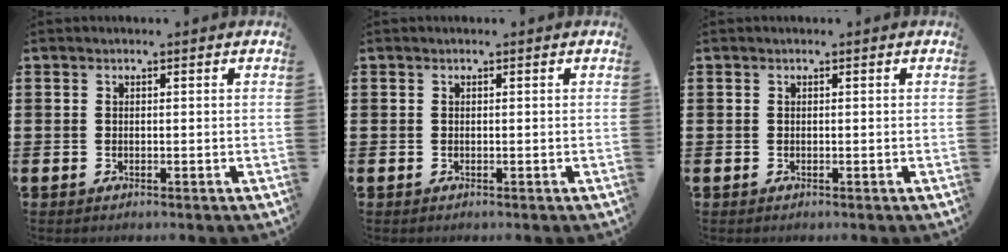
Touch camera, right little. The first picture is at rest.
{"total": 0.0}
{"total": 0.0}